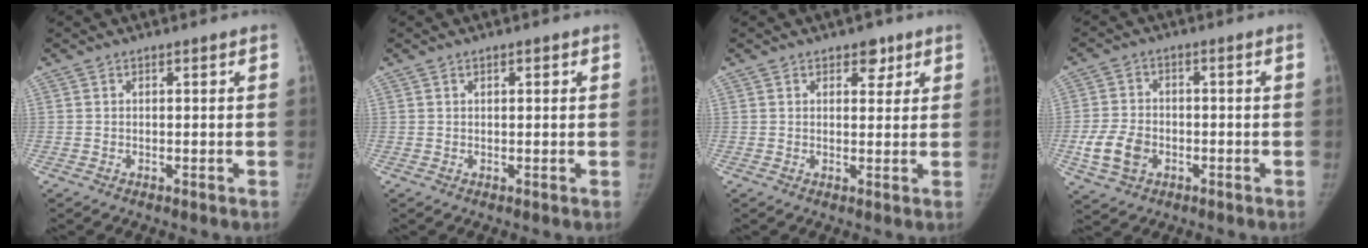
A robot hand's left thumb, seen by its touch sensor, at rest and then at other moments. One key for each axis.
{"total": 1.0, "fx": 0.4, "fy": 0.5, "fz": 0.7, "tx": -0.008, "ty": 0.001, "tz": 0.005}
{"total": 3.2, "fx": 1.9, "fy": 2.1, "fz": 1.5, "tx": 0.003, "ty": -0.010, "tz": 0.024}
{"total": 7.2, "fx": -2.3, "fy": 5.1, "fz": 4.4, "tx": -0.082, "ty": 0.010, "tz": -0.038}